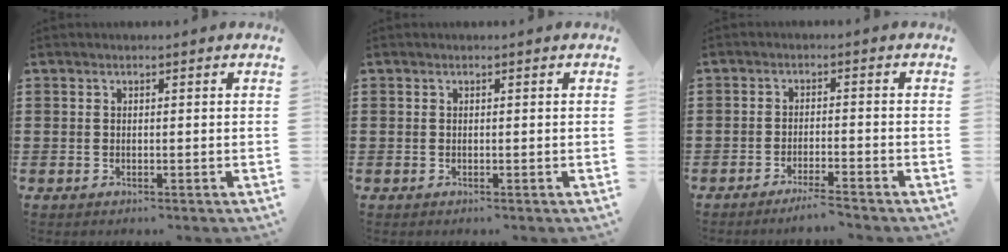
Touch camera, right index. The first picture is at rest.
{"total": 0.0}
{"total": 3.0, "force": [-2.8, -0.3, 1.1], "torque": [-0.019, -0.001, -0.056]}